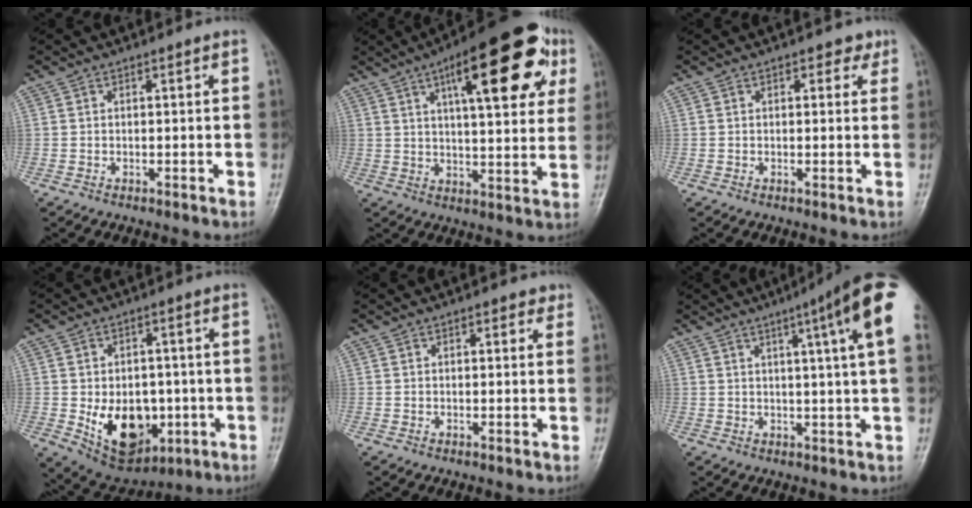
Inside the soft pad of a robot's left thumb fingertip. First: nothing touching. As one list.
[{"total": 22.3, "force": [9.5, 7.6, 18.7], "torque": [-0.234, -0.003, 0.129]}, {"total": 2.3, "force": [1.2, 1.5, 1.2], "torque": [0.003, -0.001, 0.010]}, {"total": 13.5, "force": [-3.2, 9.3, 9.2], "torque": [-0.097, 0.004, -0.030]}, {"total": 1.6, "force": [0.8, 1.0, 1.0], "torque": [-0.001, 0.000, 0.006]}, {"total": 14.1, "force": [5.9, 0.7, 12.8], "torque": [-0.168, -0.002, 0.066]}]